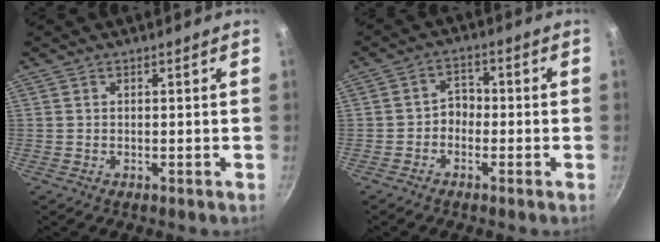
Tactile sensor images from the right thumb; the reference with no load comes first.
{"total": 3.3, "force": [-1.3, 2.6, 1.5], "torque": [-0.004, 0.023, -0.030]}